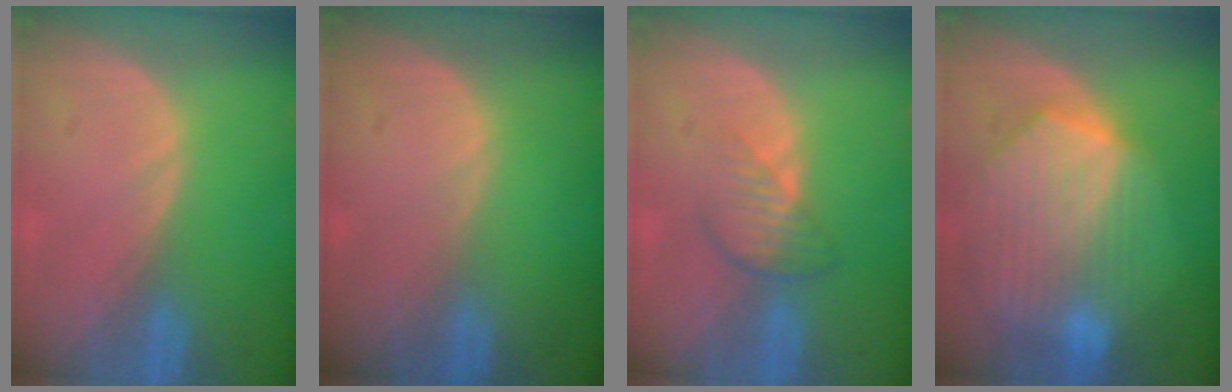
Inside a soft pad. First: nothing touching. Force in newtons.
{"total": 0.0}
{"total": 3.8, "press": 3.4, "slide": 1.6}
{"total": 10.0, "press": 8.8, "slide": 4.7}